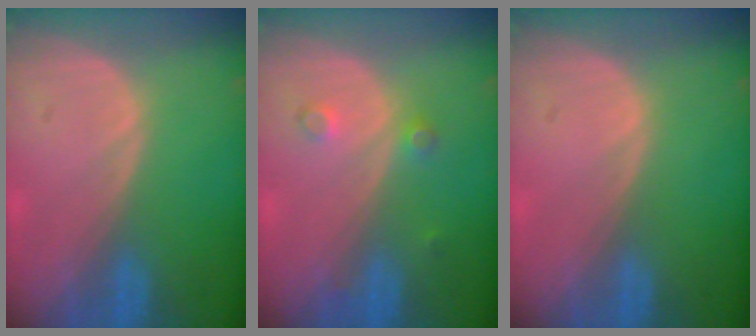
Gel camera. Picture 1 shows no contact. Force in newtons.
{"total": 2.5, "press": 2.1, "slide": 1.3}
{"total": 0.0}